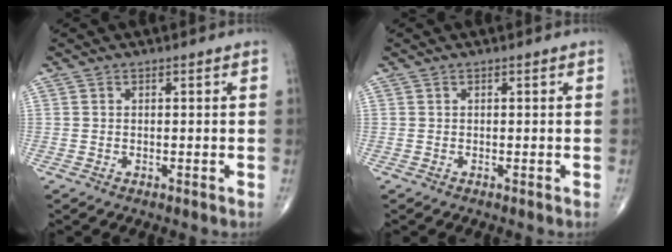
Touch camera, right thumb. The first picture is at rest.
{"total": 0.0}